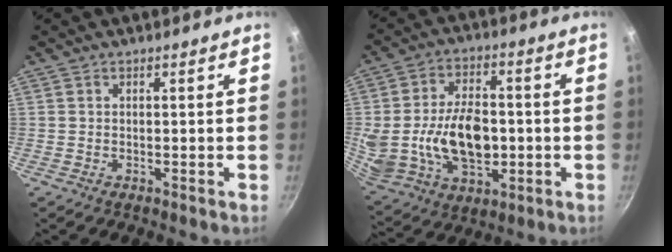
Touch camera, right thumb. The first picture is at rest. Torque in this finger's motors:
{"motor_torque": [1.62, 1.61, 0.99, -0.94, 0.31]}